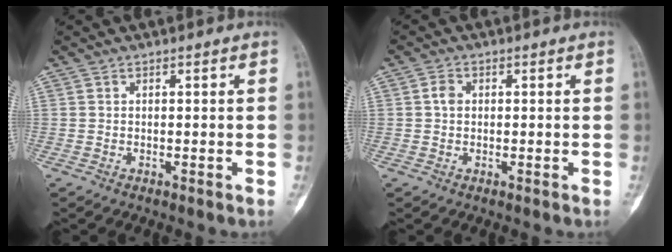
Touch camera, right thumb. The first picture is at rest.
{"total": 2.2, "force": [0.3, 1.7, 1.3], "torque": [-0.019, 0.003, 0.002]}